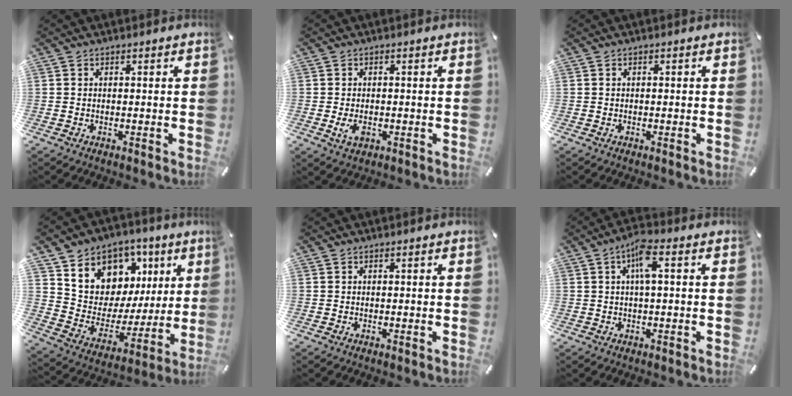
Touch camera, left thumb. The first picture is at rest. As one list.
[{"total": 3.1, "force": [-0.7, 2.0, 2.2], "torque": [-0.045, -0.007, -0.016]}, {"total": 0.0}, {"total": 10.3, "force": [5.1, 8.9, 1.2], "torque": [-0.023, -0.065, 0.097]}, {"total": 0.0}, {"total": 5.9, "force": [1.0, 1.6, 5.6], "torque": [-0.102, 0.007, 0.014]}]